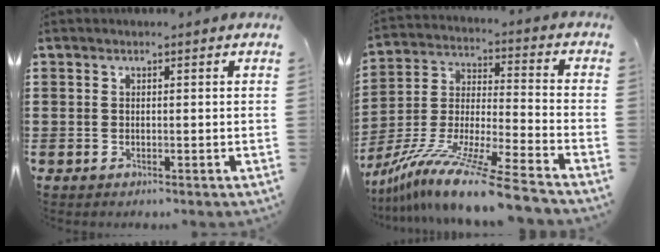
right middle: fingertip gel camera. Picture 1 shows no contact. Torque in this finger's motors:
{"motor_torque": [1.90, -0.24, 0.87, 0.21]}